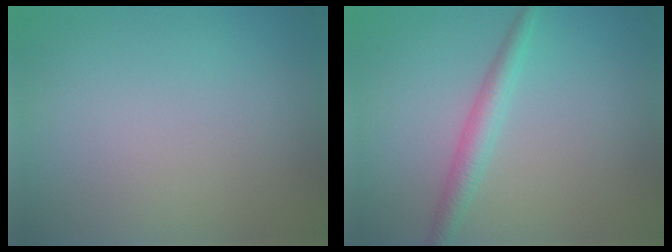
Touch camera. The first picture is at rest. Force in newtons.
{"total": 2.5, "press": 2.5, "slide": 0.1}